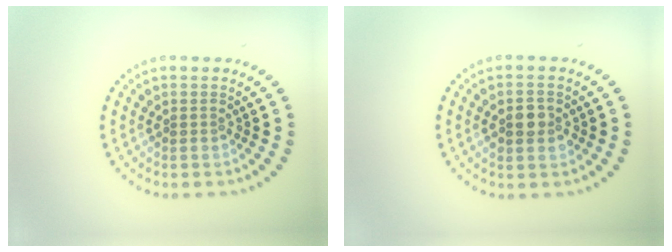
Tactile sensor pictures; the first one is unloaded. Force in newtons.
{"total": 2.5, "press": 2.5, "slide": 0.3}